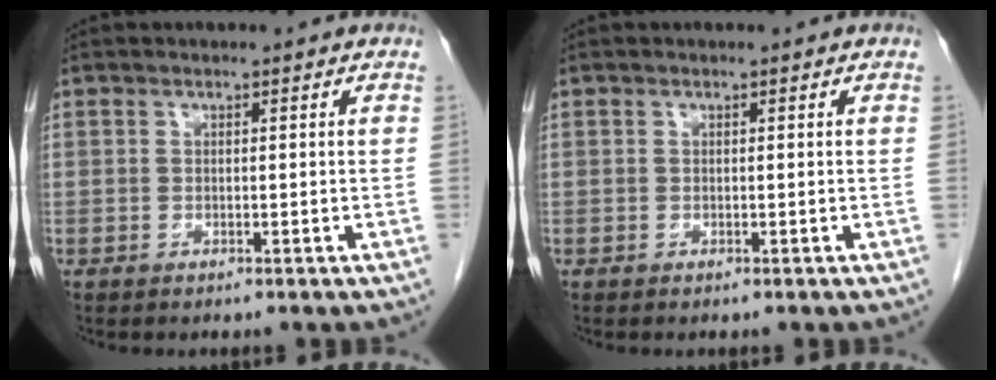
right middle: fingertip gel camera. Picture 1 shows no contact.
{"total": 0.0}